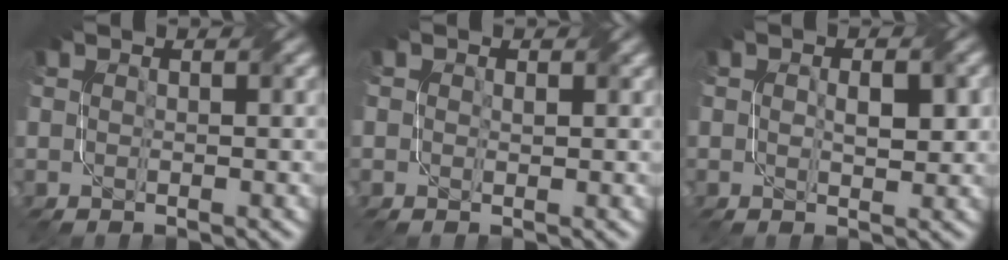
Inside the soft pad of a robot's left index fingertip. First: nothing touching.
{"total": 0.8, "force": [0.3, 0.6, 0.5], "torque": [-0.003, -0.001, 0.004]}
{"total": 2.5, "force": [0.3, 1.2, 2.2], "torque": [-0.036, -0.002, 0.005]}